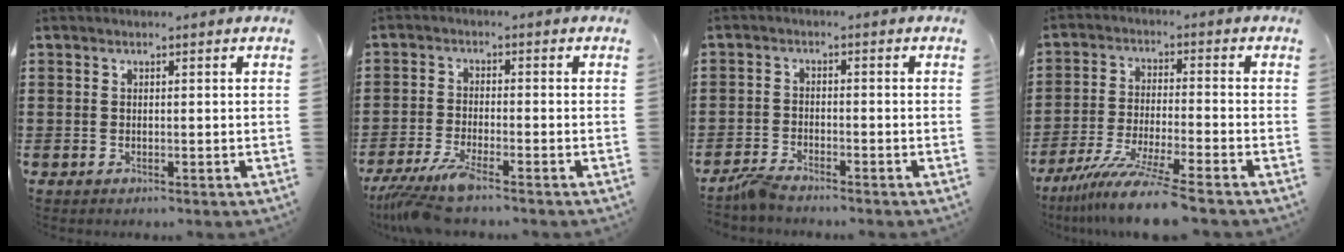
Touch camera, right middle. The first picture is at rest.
{"total": 6.1, "force": [-4.9, 0.0, 3.6], "torque": [-0.092, -0.027, -0.098]}
{"total": 2.8, "force": [-2.6, 0.3, 1.0], "torque": [-0.034, 0.001, -0.057]}
{"total": 9.4, "force": [-7.7, -0.2, 5.3], "torque": [-0.108, -0.012, -0.150]}